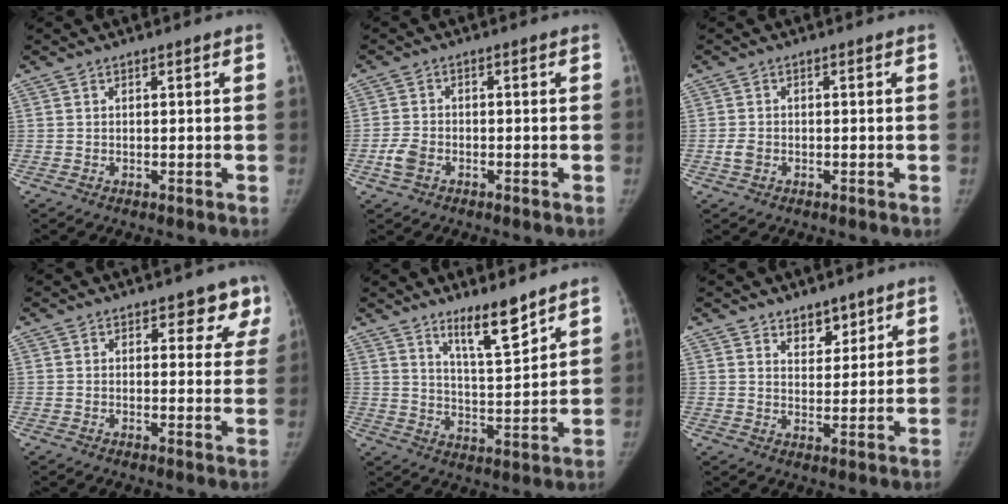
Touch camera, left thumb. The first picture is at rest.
{"total": 3.5, "force": [-1.6, 2.3, 2.1], "torque": [-0.046, 0.008, -0.032]}
{"total": 1.9, "force": [-0.6, 1.5, 1.1], "torque": [-0.019, 0.003, -0.011]}
{"total": 5.4, "force": [3.7, 3.0, 2.5], "torque": [0.012, -0.019, 0.033]}
{"total": 8.9, "force": [6.7, 1.3, 5.7], "torque": [-0.087, -0.061, 0.122]}
{"total": 4.7, "force": [3.5, 2.7, 1.8], "torque": [0.004, -0.025, 0.058]}